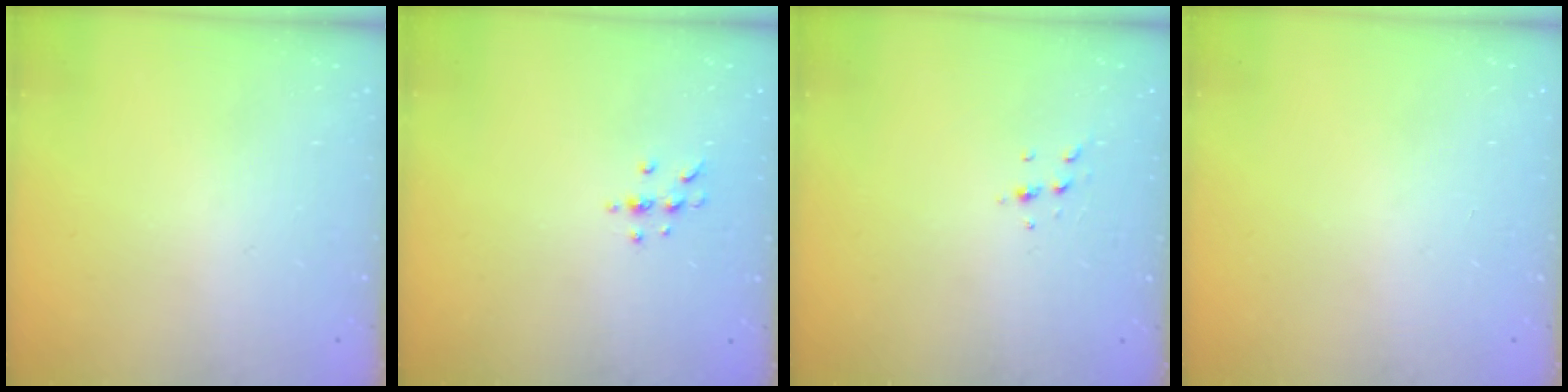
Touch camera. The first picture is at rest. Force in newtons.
{"total": 4.8, "press": 4.7, "slide": 0.6}
{"total": 4.5, "press": 4.3, "slide": 1.3}
{"total": 0.0}